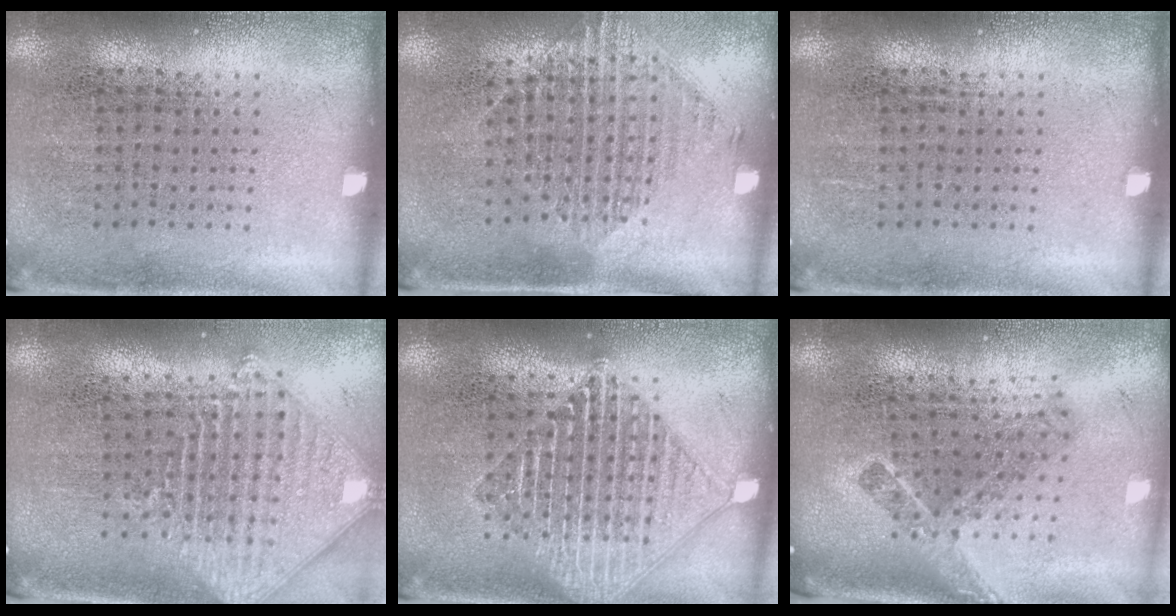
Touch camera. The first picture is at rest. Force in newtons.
{"total": 1.6, "press": 1.3, "slide": 0.9}
{"total": 0.0}
{"total": 2.2, "press": 1.8, "slide": 1.3}
{"total": 2.1, "press": 2.1, "slide": 0.3}
{"total": 2.2, "press": 1.5, "slide": 1.6}